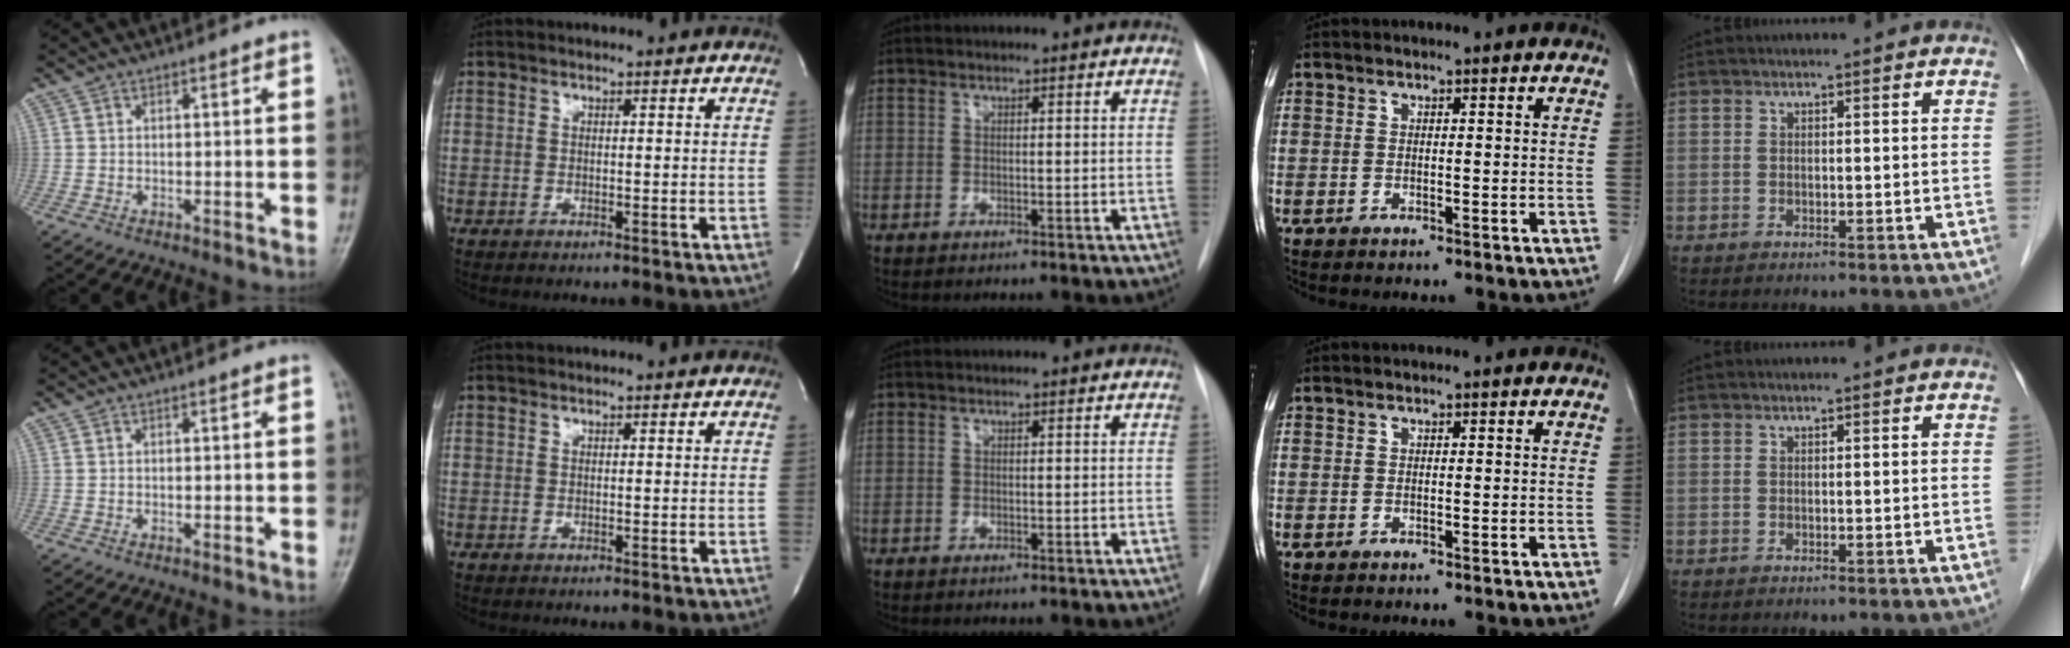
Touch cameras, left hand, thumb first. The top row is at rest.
{}